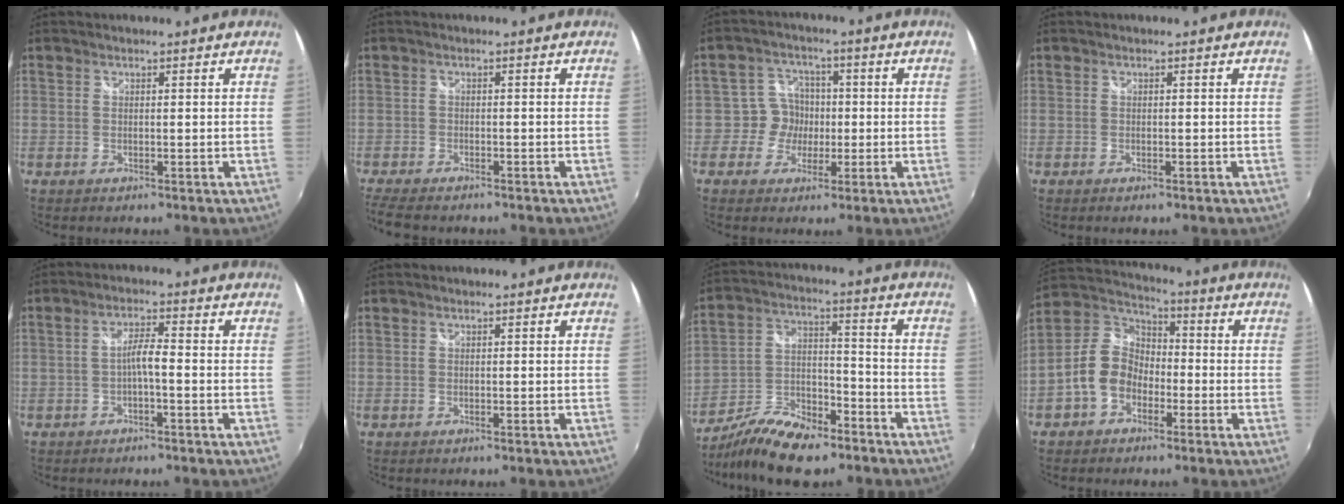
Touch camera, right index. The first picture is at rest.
{"total": 6.8, "force": [-5.9, 1.9, 2.8], "torque": [-0.083, -0.029, -0.105]}
{"total": 5.3, "force": [-1.1, 5.2, 0.4], "torque": [0.002, 0.015, -0.026]}
{"total": 0.7, "force": [-0.5, 0.3, 0.3], "torque": [-0.006, -0.004, -0.010]}
{"total": 3.1, "force": [-1.3, 0.2, 2.8], "torque": [-0.056, 0.007, -0.023]}
{"total": 0.0}
{"total": 15.2, "force": [-11.2, 5.8, 8.5], "torque": [-0.179, -0.008, -0.200]}
{"total": 10.4, "force": [-3.9, 7.8, 5.7], "torque": [-0.124, 0.026, -0.071]}